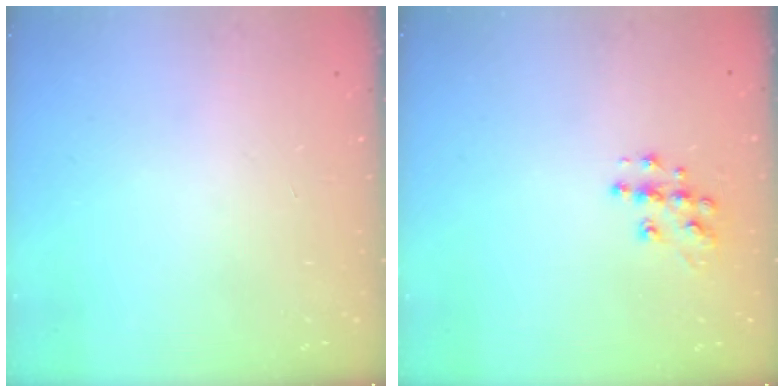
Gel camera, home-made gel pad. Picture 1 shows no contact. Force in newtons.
{"total": 9.5, "press": 9.5, "slide": 0.6}